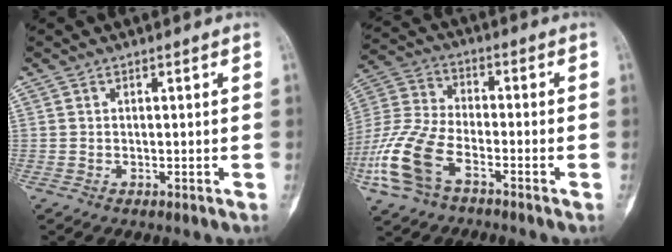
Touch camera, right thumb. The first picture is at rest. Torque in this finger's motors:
{"motor_torque": [0.12, 0.45, 1.16, -0.66, 0.12]}